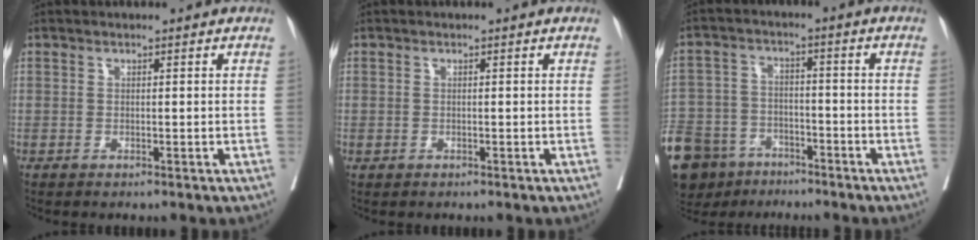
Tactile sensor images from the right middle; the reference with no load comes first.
{"total": 0.6, "force": [-0.2, 0.5, -0.1], "torque": [0.004, 0.007, -0.006]}
{"total": 18.7, "force": [-13.0, 11.1, 7.5], "torque": [-0.220, -0.014, -0.211]}